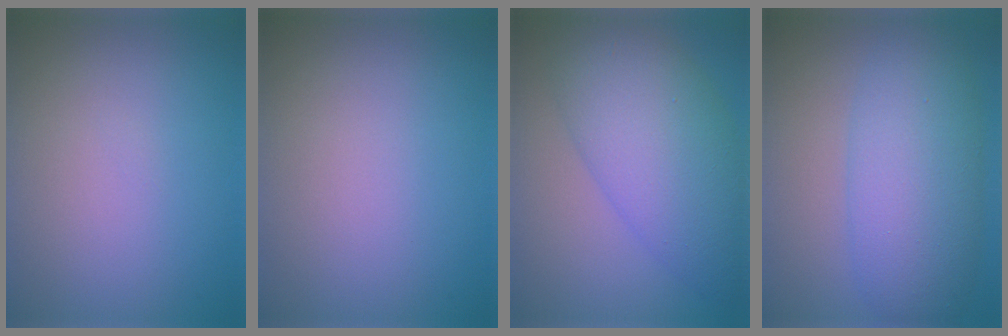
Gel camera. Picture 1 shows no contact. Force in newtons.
{"total": 0.0}
{"total": 8.7, "press": 8.7, "slide": 0.2}
{"total": 7.1, "press": 7.1, "slide": 0.1}